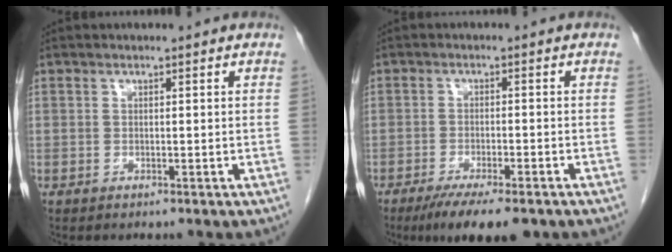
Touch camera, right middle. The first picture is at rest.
{"total": 9.1, "force": [-6.6, 1.9, 5.9], "torque": [-0.083, -0.015, -0.100]}